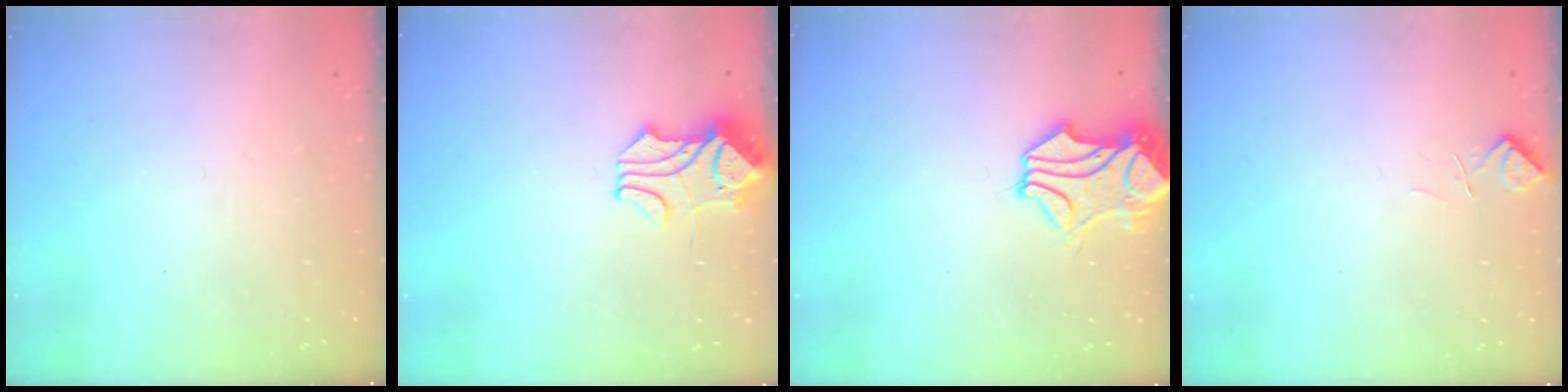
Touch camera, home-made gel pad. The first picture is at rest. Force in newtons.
{"total": 2.1, "press": 1.8, "slide": 1.2}
{"total": 2.2, "press": 1.8, "slide": 1.2}
{"total": 1.5, "press": 1.3, "slide": 0.8}